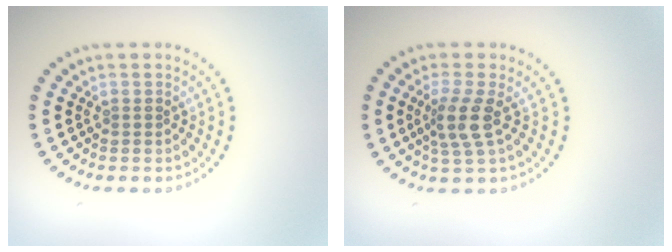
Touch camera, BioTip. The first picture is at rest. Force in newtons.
{"total": 2.9, "press": 2.3, "slide": 1.8}